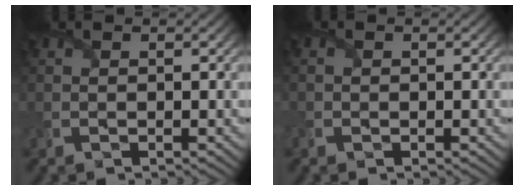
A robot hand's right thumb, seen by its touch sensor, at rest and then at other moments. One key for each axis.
{"total": 0.7, "fx": -0.6, "fy": 0.4, "fz": 0.1, "tx": -0.003, "ty": -0.005, "tz": -0.011}